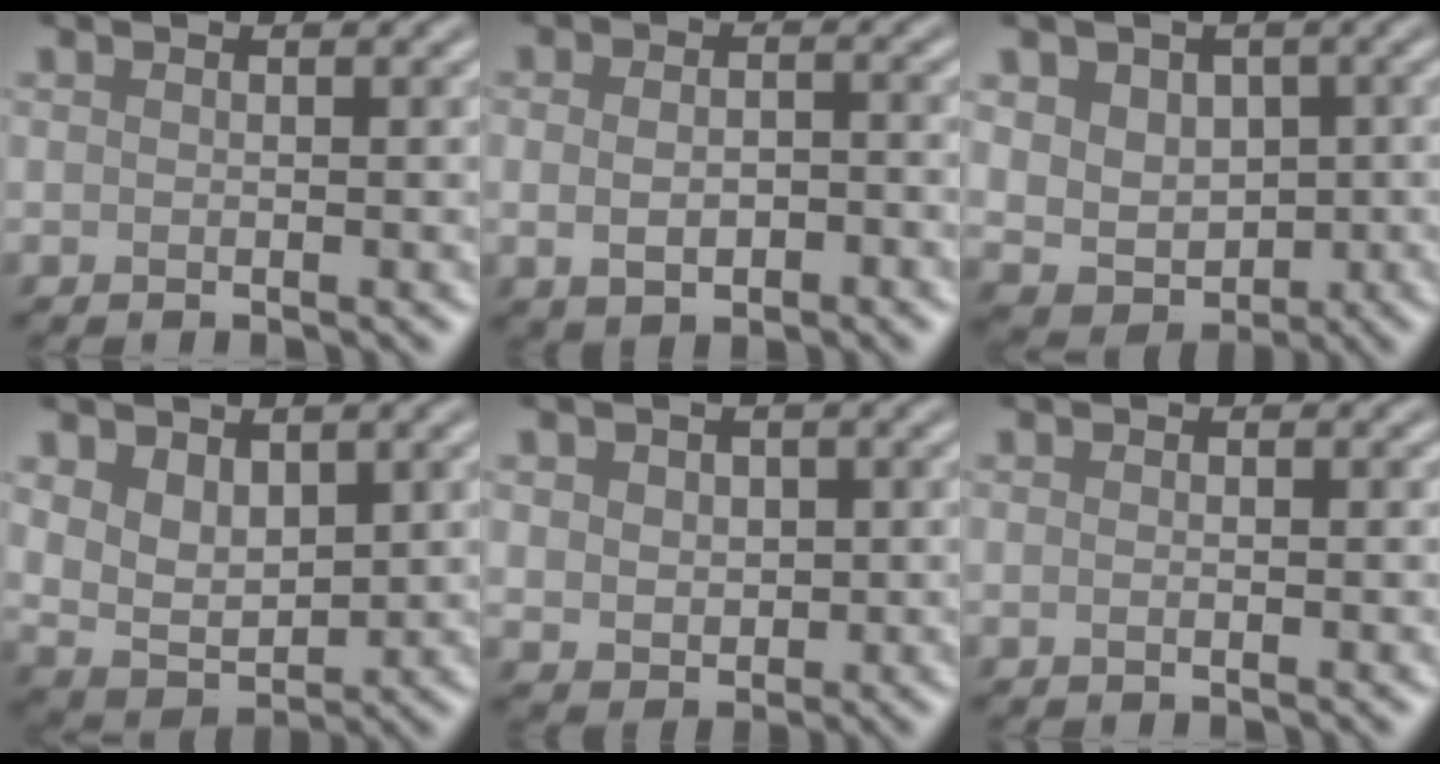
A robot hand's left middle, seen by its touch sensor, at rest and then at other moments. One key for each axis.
{"total": 3.7, "fx": -0.7, "fy": 2.3, "fz": 2.9, "tx": -0.036, "ty": 0.000, "tz": -0.008}
{"total": 5.9, "fx": 1.4, "fy": 4.9, "fz": 3.0, "tx": -0.048, "ty": 0.011, "tz": 0.021}
{"total": 4.1, "fx": 1.6, "fy": 2.8, "fz": 2.5, "tx": -0.059, "ty": -0.013, "tz": 0.034}
{"total": 2.9, "fx": 0.9, "fy": 2.4, "fz": 1.4, "tx": -0.036, "ty": 0.003, "tz": 0.014}
{"total": 0.5, "fx": -0.1, "fy": 0.2, "fz": 0.5, "tx": -0.009, "ty": -0.003, "tz": -0.004}